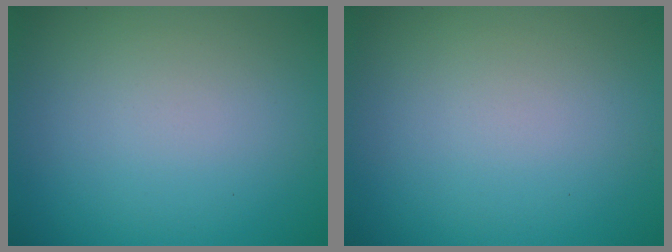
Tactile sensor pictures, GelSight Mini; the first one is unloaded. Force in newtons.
{"total": 0.0}